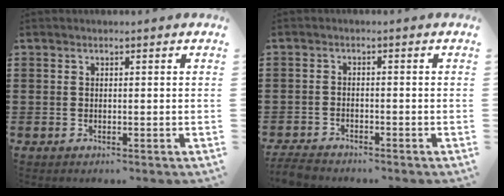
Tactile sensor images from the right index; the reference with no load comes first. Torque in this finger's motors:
{"motor_torque": [1.27, 0.86, 0.12, 0.04]}